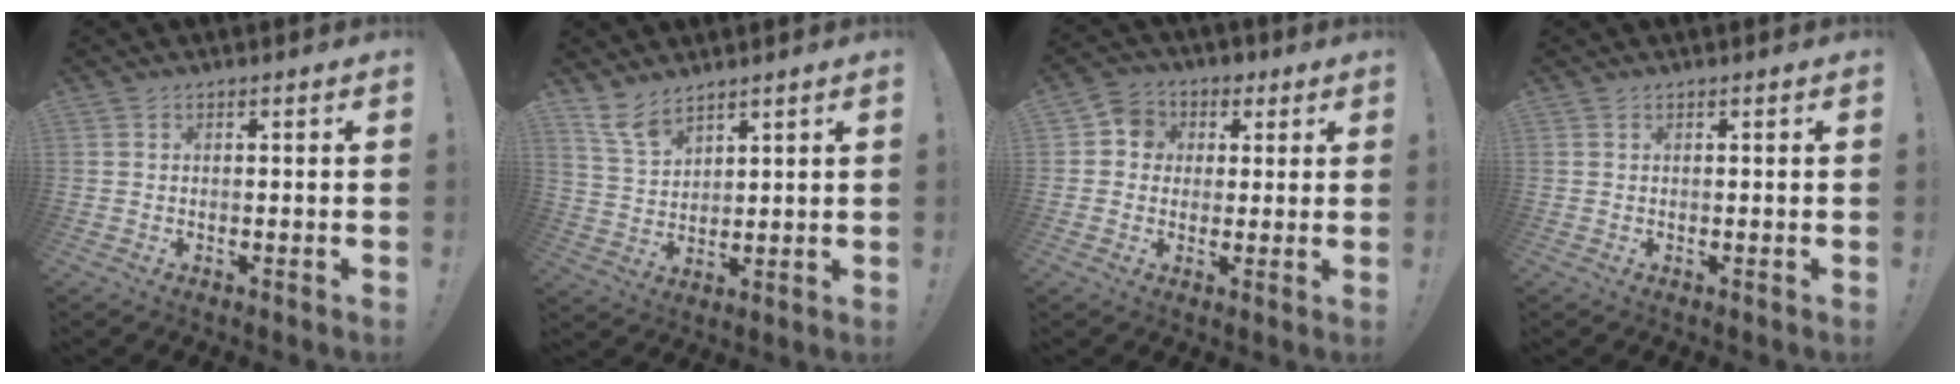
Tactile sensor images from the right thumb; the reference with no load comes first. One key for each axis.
{"total": 7.9, "fx": 6.7, "fy": 3.1, "fz": 2.9, "tx": -0.070, "ty": -0.034, "tz": 0.130}
{"total": 6.6, "fx": 0.4, "fy": 6.2, "fz": 2.1, "tx": -0.018, "ty": 0.006, "tz": 0.008}
{"total": 0.0}